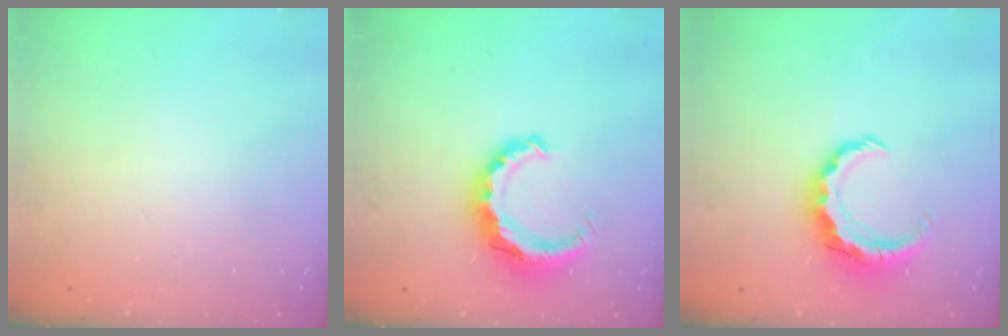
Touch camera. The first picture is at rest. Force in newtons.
{"total": 8.5, "press": 8.4, "slide": 1.0}
{"total": 6.7, "press": 6.7, "slide": 0.6}